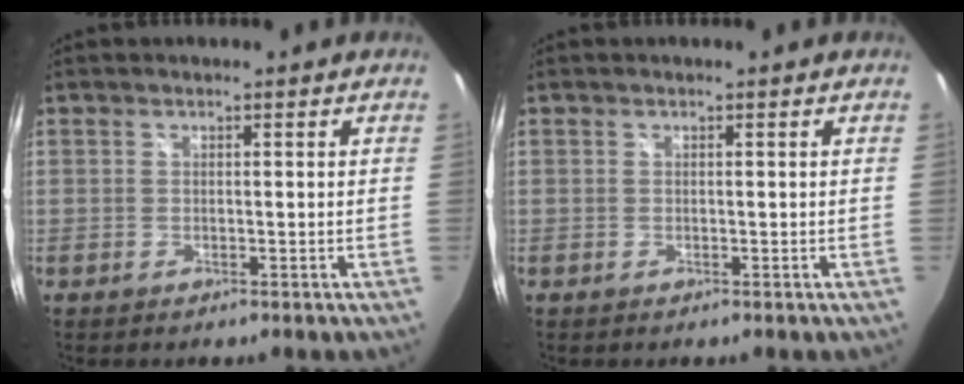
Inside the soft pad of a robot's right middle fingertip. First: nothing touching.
{"total": 0.0}